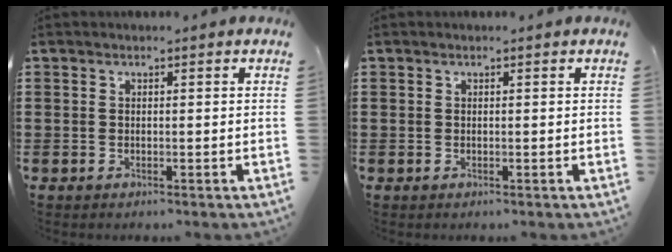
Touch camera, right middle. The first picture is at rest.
{"total": 0.0}